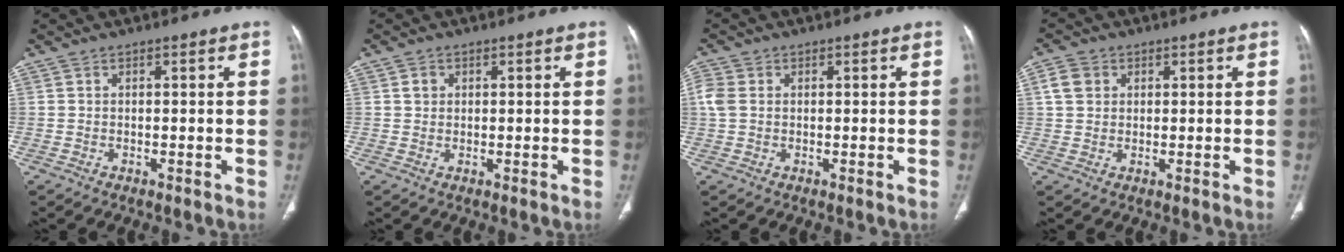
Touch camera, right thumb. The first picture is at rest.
{"total": 1.7, "force": [0.5, 1.5, 0.6], "torque": [-0.003, 0.000, 0.006]}
{"total": 3.2, "force": [0.4, 2.4, 2.0], "torque": [-0.063, 0.009, 0.007]}
{"total": 4.0, "force": [1.2, 3.3, 1.8], "torque": [-0.022, 0.002, 0.024]}